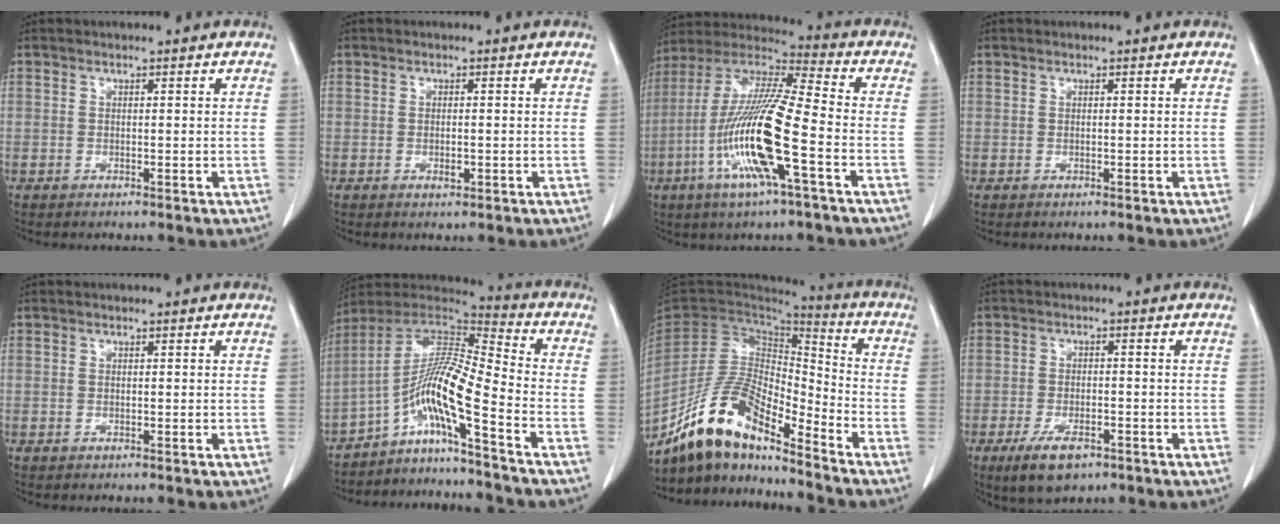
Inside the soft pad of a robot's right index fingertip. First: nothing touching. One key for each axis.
{"total": 1.7, "fx": -0.5, "fy": 0.9, "fz": 1.4, "tx": -0.027, "ty": 0.000, "tz": -0.004}
{"total": 18.7, "fx": -5.7, "fy": 1.6, "fz": 17.7, "tx": -0.366, "ty": -0.014, "tz": -0.112}
{"total": 0.0}
{"total": 0.0}
{"total": 12.9, "fx": -6.5, "fy": -0.2, "fz": 11.1, "tx": -0.215, "ty": 0.011, "tz": -0.121}
{"total": 16.5, "fx": -13.0, "fy": 4.3, "fz": 9.1, "tx": -0.175, "ty": 0.011, "tz": -0.243}
{"total": 7.2, "fx": -4.3, "fy": 3.1, "fz": 4.8, "tx": -0.095, "ty": -0.009, "tz": -0.068}